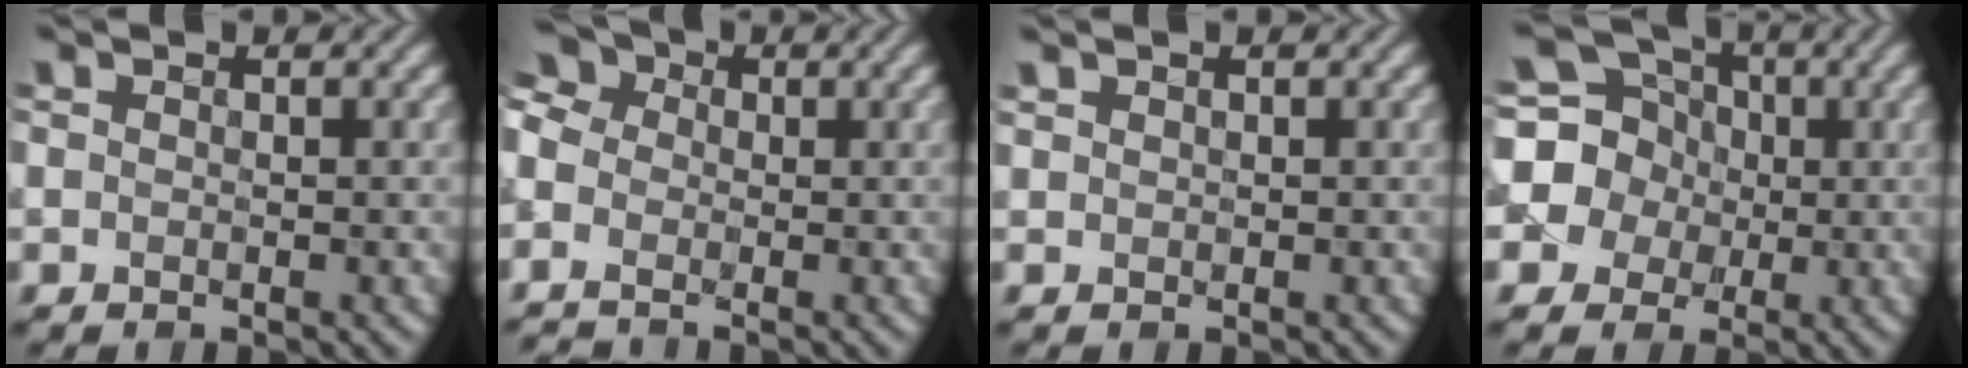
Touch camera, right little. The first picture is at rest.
{"total": 6.3, "force": [-2.1, 4.8, 3.5], "torque": [-0.086, 0.012, -0.049]}
{"total": 0.0}
{"total": 7.7, "force": [0.7, 7.2, 2.8], "torque": [-0.072, 0.036, -0.020]}